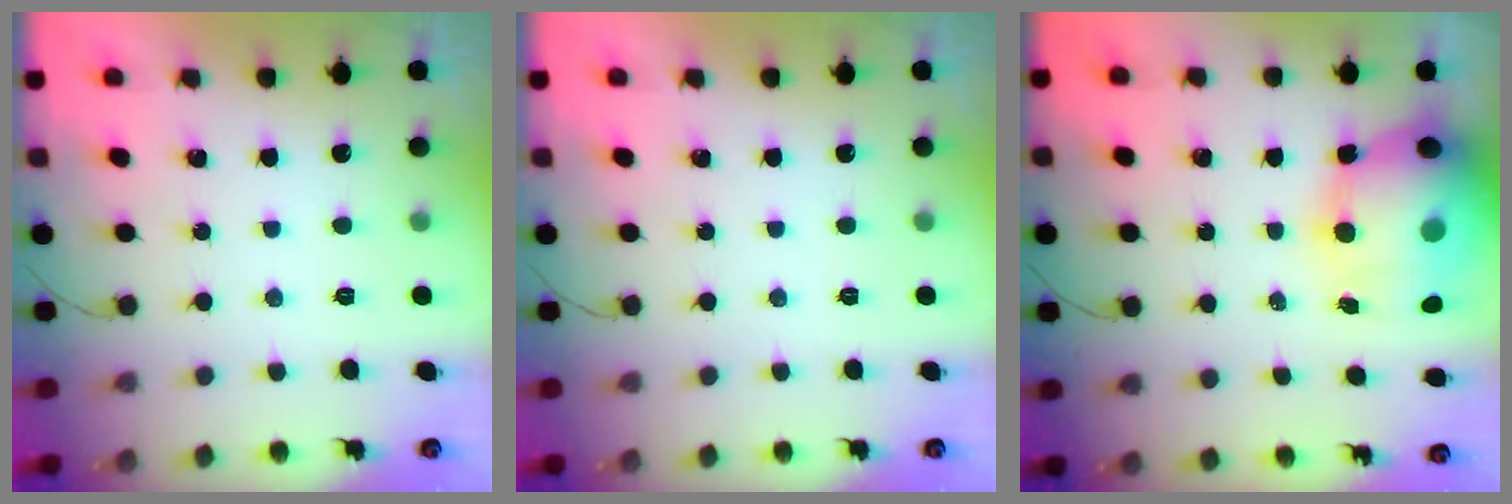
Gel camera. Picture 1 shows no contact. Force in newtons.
{"total": 0.0}
{"total": 20.3, "press": 19.7, "slide": 4.7}